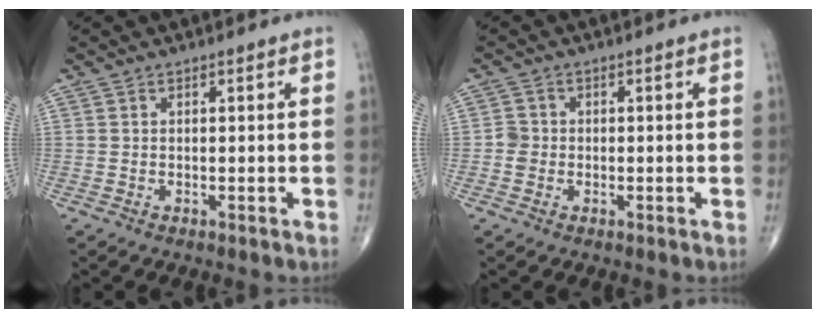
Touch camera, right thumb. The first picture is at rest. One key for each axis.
{"total": 2.1, "fx": -0.4, "fy": 2.0, "fz": 0.6, "tx": -0.001, "ty": 0.007, "tz": -0.011}